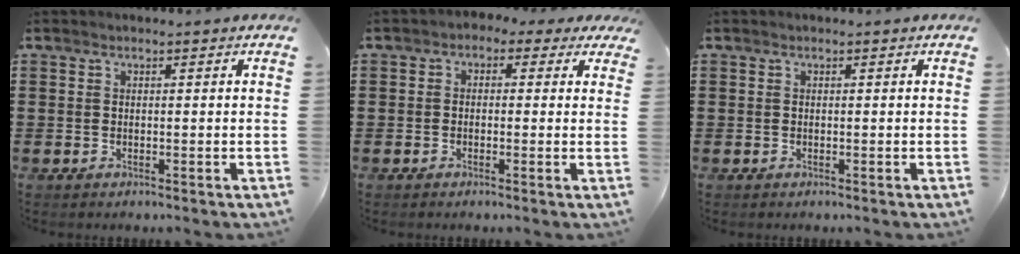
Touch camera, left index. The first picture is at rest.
{"total": 1.8, "force": [0.0, 1.6, 0.9], "torque": [-0.023, 0.011, -0.003]}
{"total": 0.0}